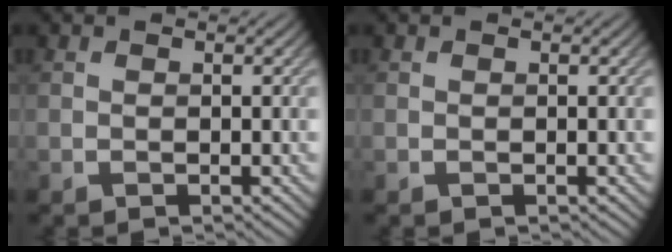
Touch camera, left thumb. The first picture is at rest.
{"total": 0.0}